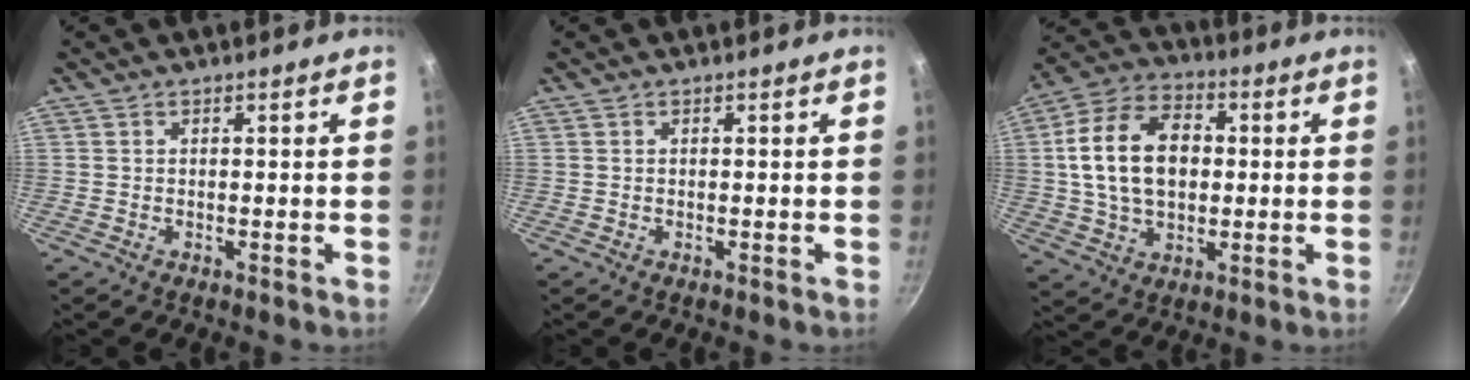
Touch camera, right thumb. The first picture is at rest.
{"total": 0.0}
{"total": 16.1, "force": [1.4, 10.9, 11.8], "torque": [-0.186, 0.020, 0.015]}